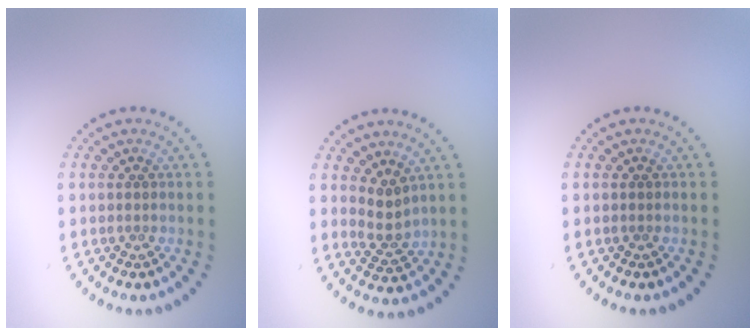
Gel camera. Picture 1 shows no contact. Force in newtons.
{"total": 2.0, "press": 1.6, "slide": 1.3}
{"total": 0.0}